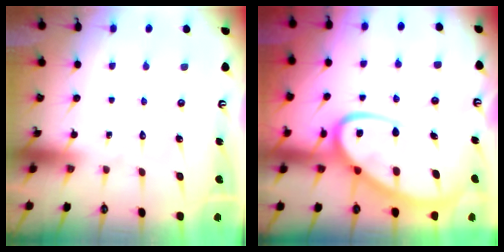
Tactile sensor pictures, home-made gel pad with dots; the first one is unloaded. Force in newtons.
{"total": 13.5, "press": 13.5, "slide": 1.3}